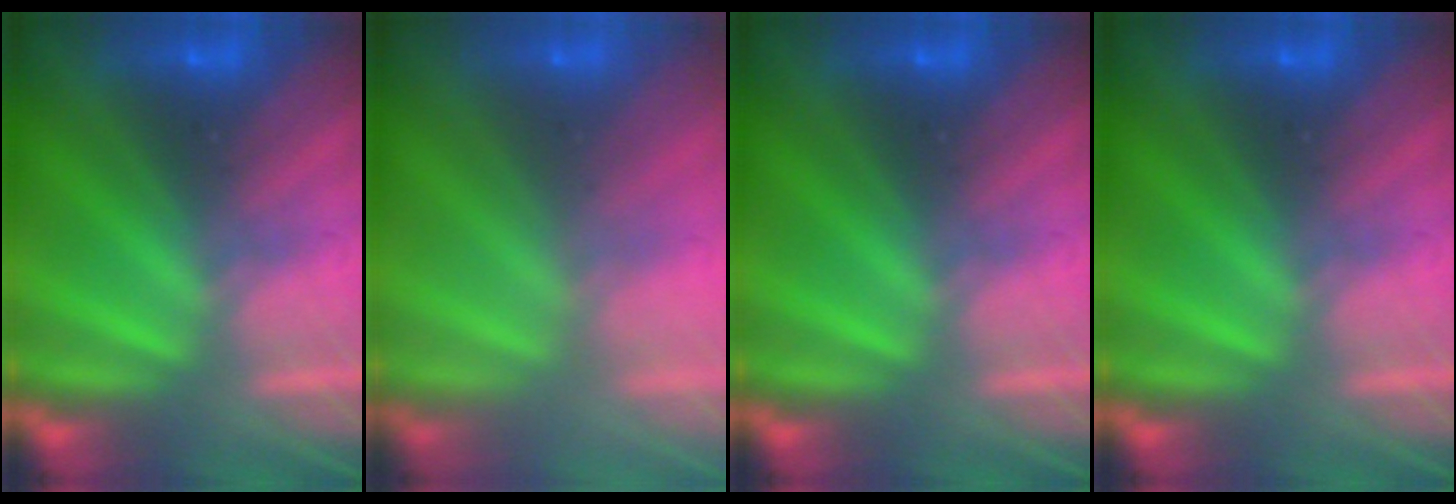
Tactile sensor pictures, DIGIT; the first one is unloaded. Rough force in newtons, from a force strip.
{"total": 2.4}
{"total": 0.0}
{"total": 0.0}